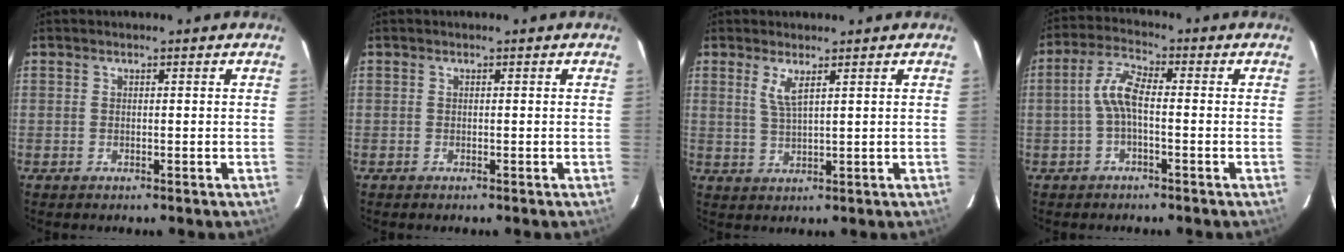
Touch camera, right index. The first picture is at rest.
{"total": 0.0}
{"total": 3.3, "force": [1.7, 0.2, 2.8], "torque": [-0.057, -0.005, 0.033]}
{"total": 5.3, "force": [-1.1, 1.6, 4.9], "torque": [-0.110, 0.017, -0.024]}